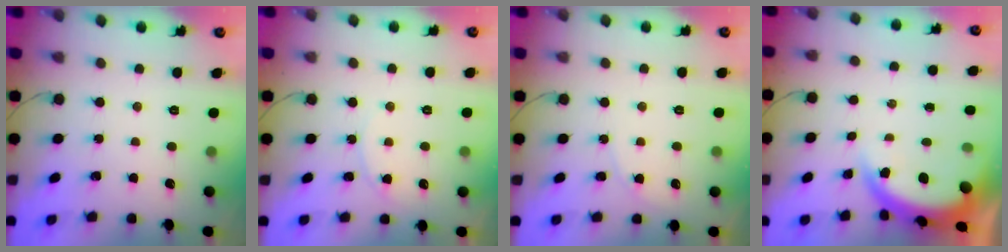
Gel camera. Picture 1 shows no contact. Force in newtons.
{"total": 4.9, "press": 4.8, "slide": 0.6}
{"total": 3.8, "press": 3.7, "slide": 0.5}
{"total": 5.1, "press": 5.1, "slide": 0.3}